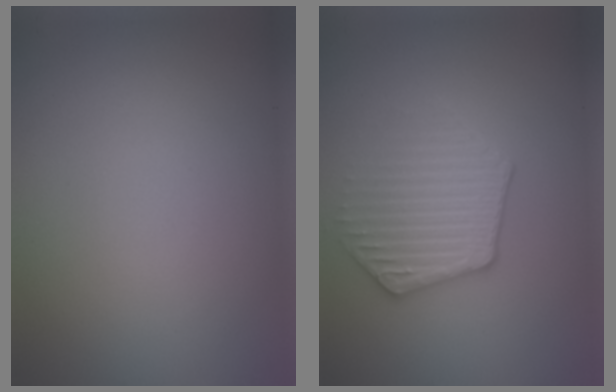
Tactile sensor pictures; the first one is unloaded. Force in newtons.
{"total": 3.4, "press": 3.1, "slide": 1.1}